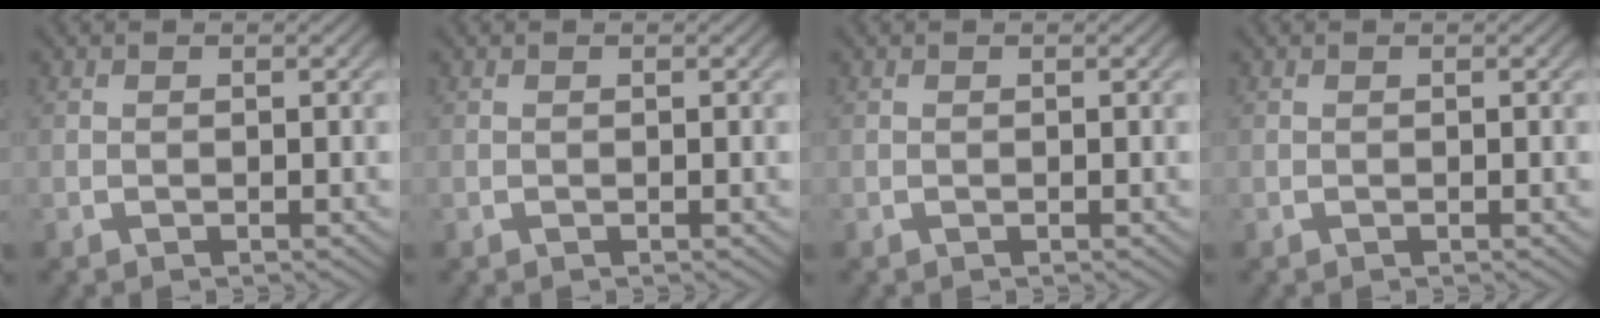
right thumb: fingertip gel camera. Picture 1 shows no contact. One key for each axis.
{"total": 0.0}
{"total": 0.0}
{"total": 0.0}